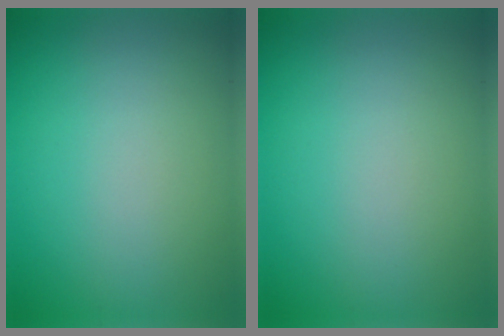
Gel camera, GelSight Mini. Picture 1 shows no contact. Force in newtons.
{"total": 0.0}